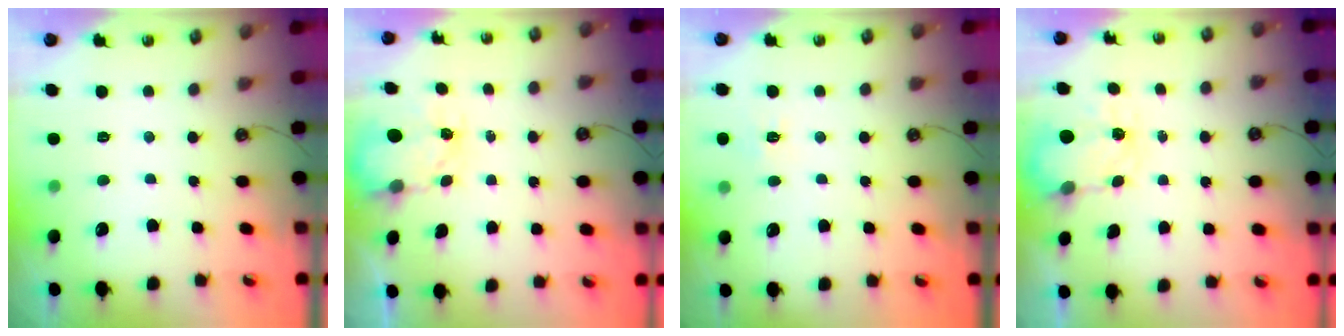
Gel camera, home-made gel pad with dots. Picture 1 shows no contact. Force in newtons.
{"total": 4.2, "press": 4.2, "slide": 0.6}
{"total": 6.2, "press": 6.2, "slide": 0.7}
{"total": 3.8, "press": 3.7, "slide": 0.5}